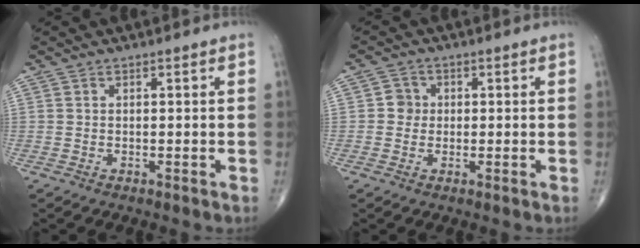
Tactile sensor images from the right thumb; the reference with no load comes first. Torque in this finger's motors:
{"motor_torque": [-0.28, 0.14, 0.03, -0.02, -0.01]}